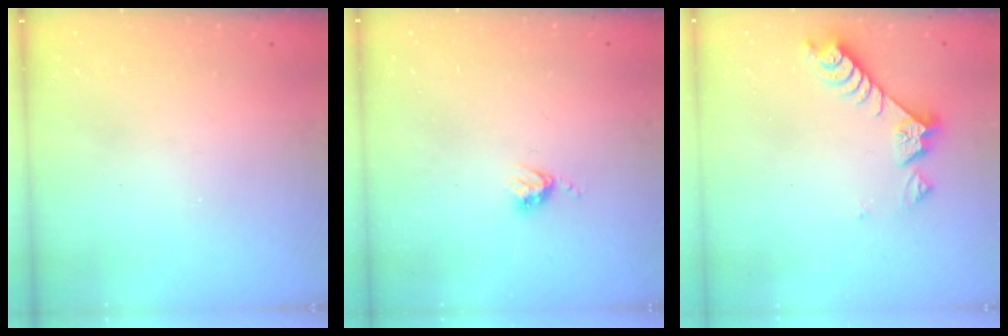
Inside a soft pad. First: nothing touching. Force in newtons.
{"total": 3.6, "press": 3.6, "slide": 0.4}
{"total": 7.4, "press": 7.4, "slide": 0.4}